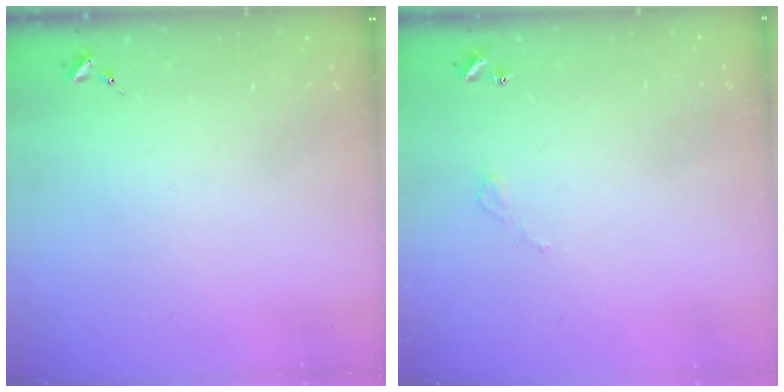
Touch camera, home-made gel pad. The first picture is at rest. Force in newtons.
{"total": 2.8, "press": 2.8, "slide": 0.2}